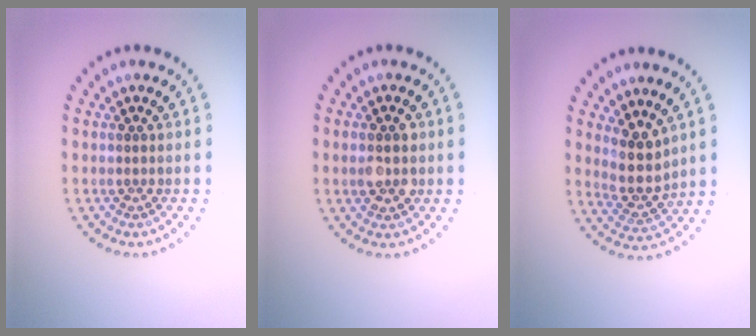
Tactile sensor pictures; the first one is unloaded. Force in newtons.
{"total": 2.8, "press": 2.8, "slide": 0.2}
{"total": 3.4, "press": 2.9, "slide": 1.8}